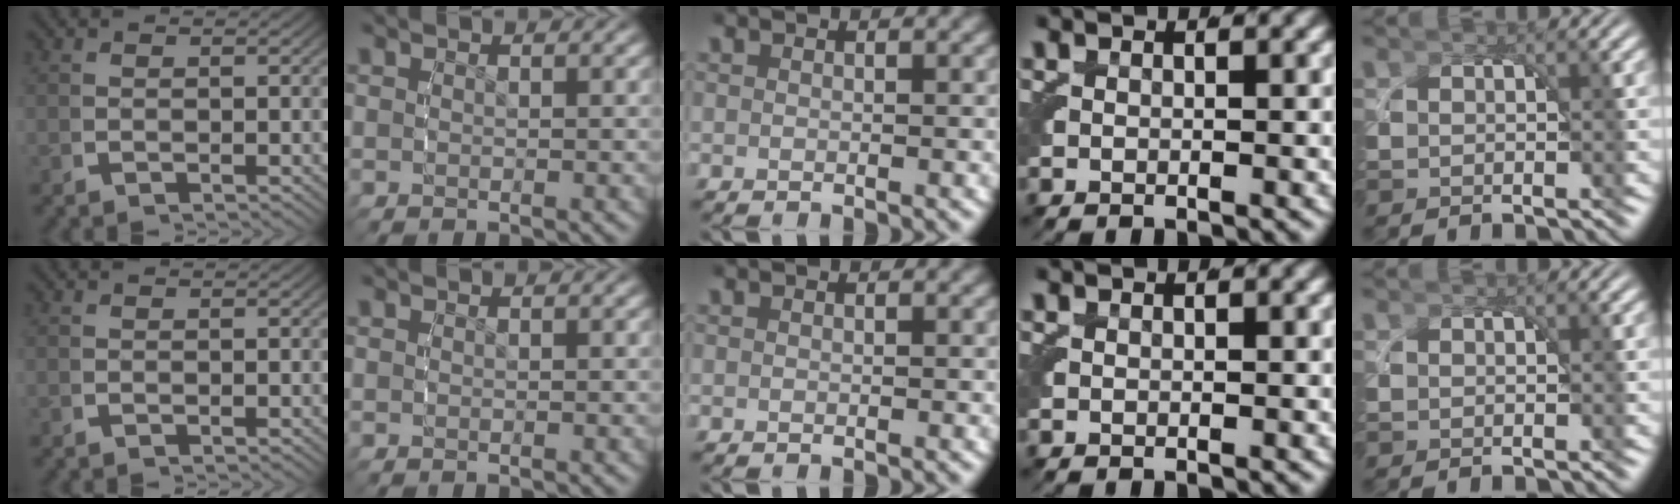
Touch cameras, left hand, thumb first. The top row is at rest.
{}